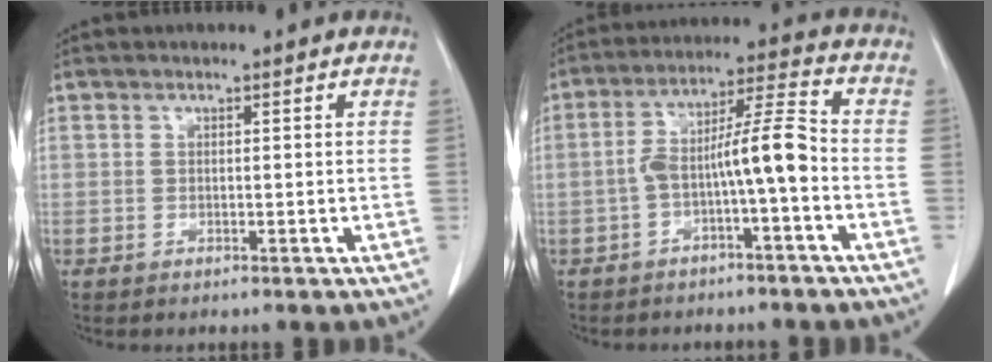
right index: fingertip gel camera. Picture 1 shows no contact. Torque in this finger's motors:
{"motor_torque": [1.22, -0.36, 0.30, 0.08]}